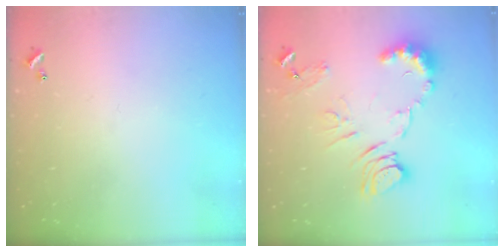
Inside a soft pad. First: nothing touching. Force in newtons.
{"total": 11.5, "press": 11.5, "slide": 0.6}